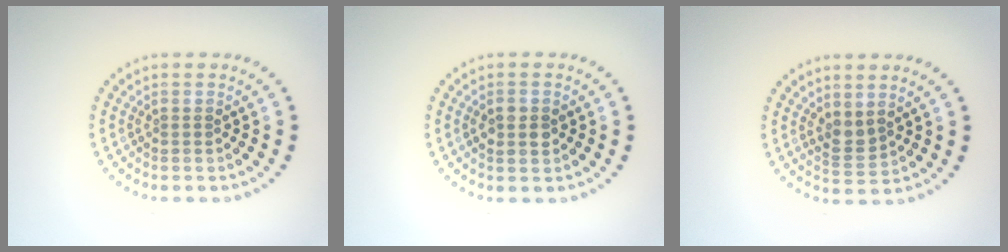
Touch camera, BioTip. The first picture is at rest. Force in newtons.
{"total": 2.3, "press": 2.3, "slide": 0.1}
{"total": 1.8, "press": 1.5, "slide": 1.0}